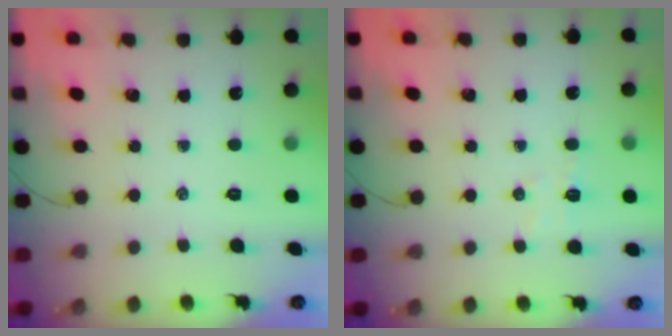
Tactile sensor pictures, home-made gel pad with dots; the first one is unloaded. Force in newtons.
{"total": 4.4, "press": 4.2, "slide": 1.1}